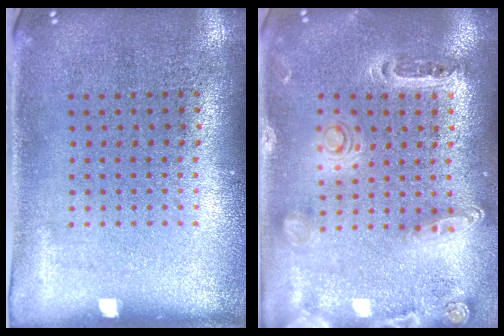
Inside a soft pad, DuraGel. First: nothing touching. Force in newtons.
{"total": 1.4, "press": 1.3, "slide": 0.3}